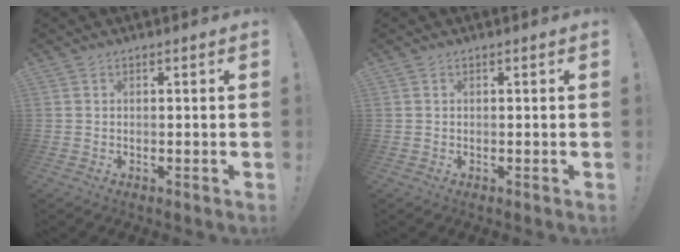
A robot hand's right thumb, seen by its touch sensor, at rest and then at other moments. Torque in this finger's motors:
{"motor_torque": [0.17, 0.33, 0.16, -0.22, -0.10]}